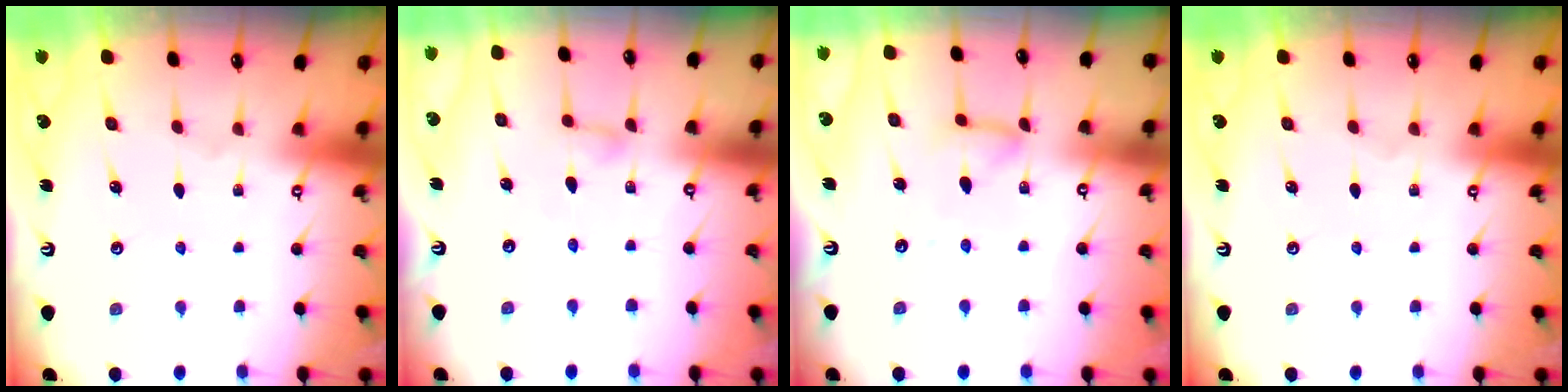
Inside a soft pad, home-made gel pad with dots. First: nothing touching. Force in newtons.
{"total": 2.9, "press": 2.9, "slide": 0.3}
{"total": 10.4, "press": 10.4, "slide": 0.9}
{"total": 0.0}